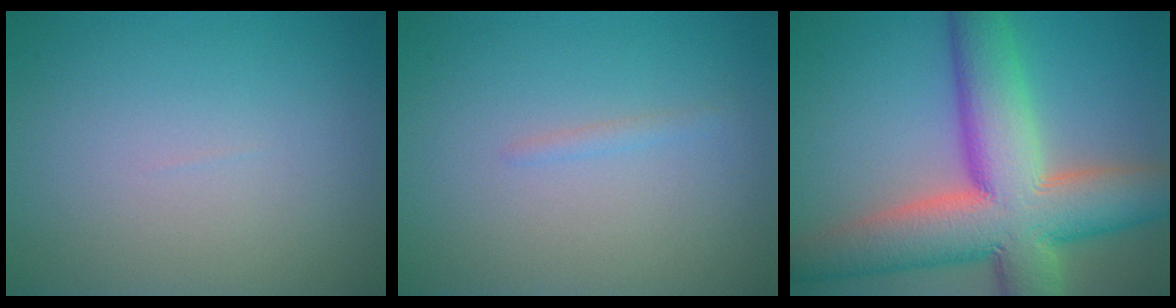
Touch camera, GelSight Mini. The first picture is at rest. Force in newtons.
{"total": 0.7, "press": 0.7, "slide": 0.1}
{"total": 13.4, "press": 13.4, "slide": 1.0}